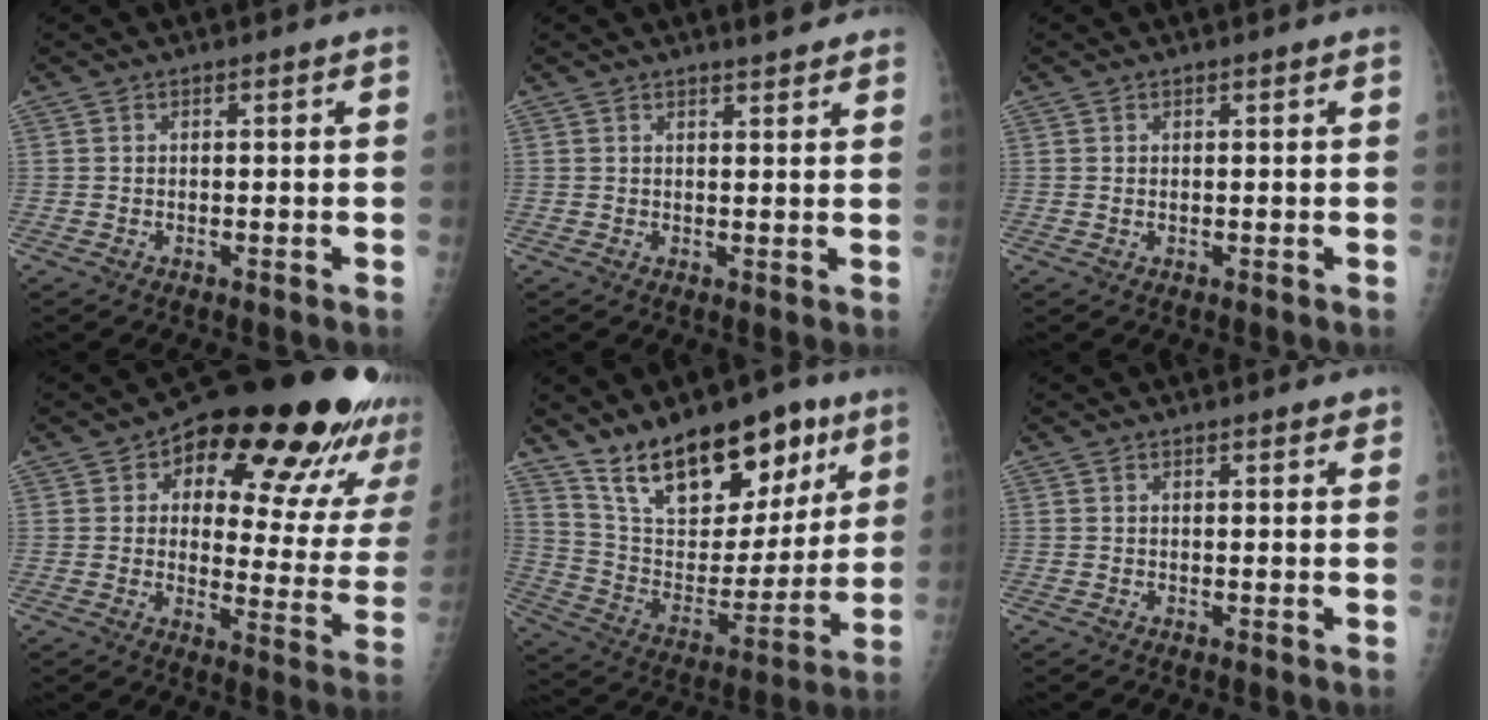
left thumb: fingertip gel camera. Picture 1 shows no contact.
{"total": 3.5, "force": [3.1, 0.6, 1.6], "torque": [-0.013, -0.016, 0.041]}
{"total": 0.7, "force": [0.5, 0.2, 0.5], "torque": [-0.007, -0.003, 0.010]}
{"total": 26.1, "force": [13.9, 10.9, 19.2], "torque": [-0.211, -0.029, 0.184]}
{"total": 21.8, "force": [14.6, 10.4, 12.5], "torque": [-0.152, -0.065, 0.252]}
{"total": 1.9, "force": [1.7, 0.5, 0.8], "torque": [-0.002, -0.002, 0.019]}